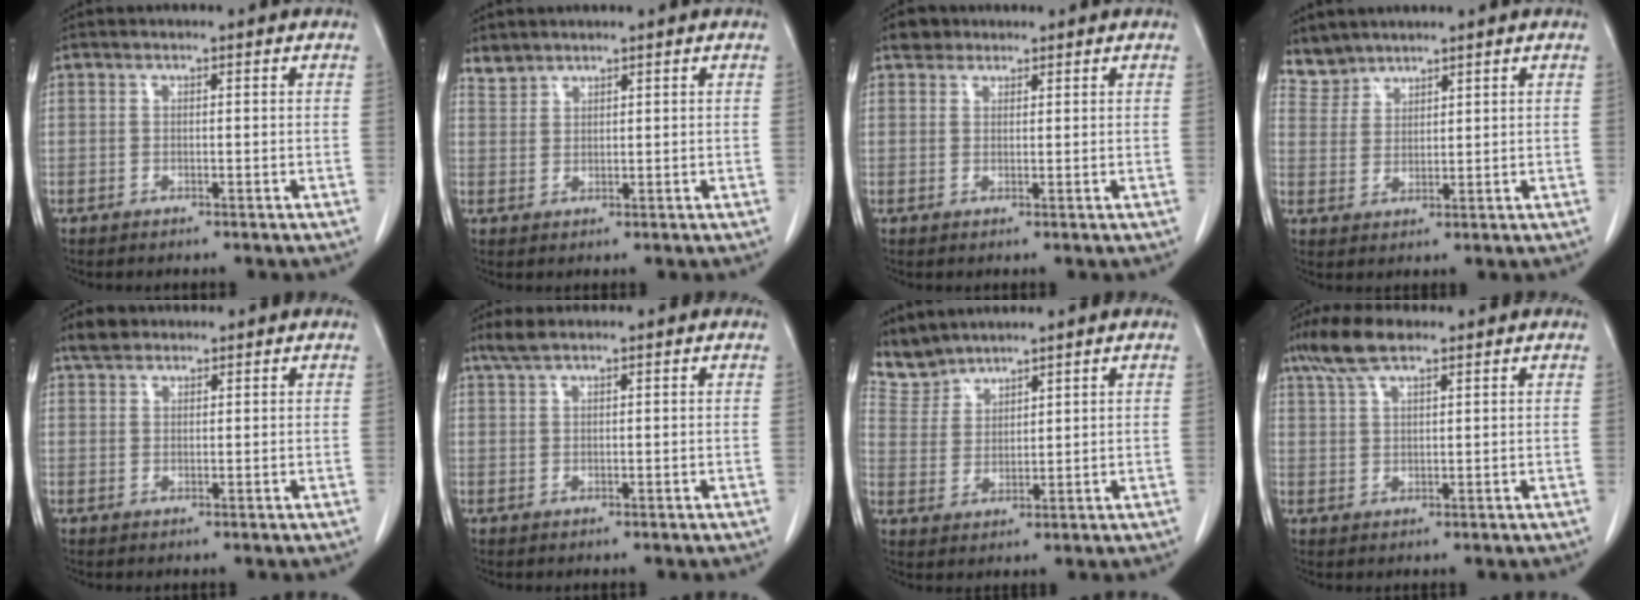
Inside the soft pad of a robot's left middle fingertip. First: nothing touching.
{"total": 2.1, "force": [2.0, 0.6, -0.2], "torque": [0.004, 0.007, 0.041]}
{"total": 2.4, "force": [1.8, 1.5, 0.3], "torque": [-0.008, 0.011, 0.030]}
{"total": 3.6, "force": [3.4, 1.1, -0.7], "torque": [0.015, 0.007, 0.075]}
{"total": 2.8, "force": [2.2, 1.5, 0.9], "torque": [-0.022, 0.012, 0.039]}
{"total": 2.3, "force": [1.8, 0.4, 1.4], "torque": [-0.036, 0.011, 0.039]}
{"total": 4.8, "force": [4.7, 0.7, -0.6], "torque": [0.005, 0.007, 0.108]}
{"total": 6.4, "force": [4.6, 1.6, 4.2], "torque": [-0.095, 0.018, 0.090]}